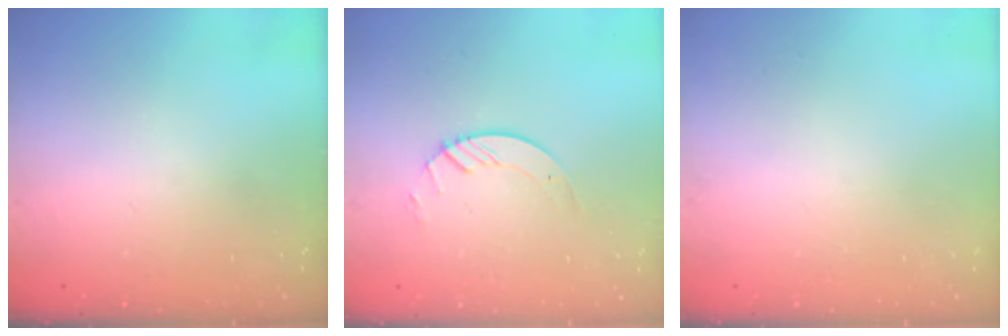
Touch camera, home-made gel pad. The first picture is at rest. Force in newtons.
{"total": 3.6, "press": 3.6, "slide": 0.4}
{"total": 0.0}